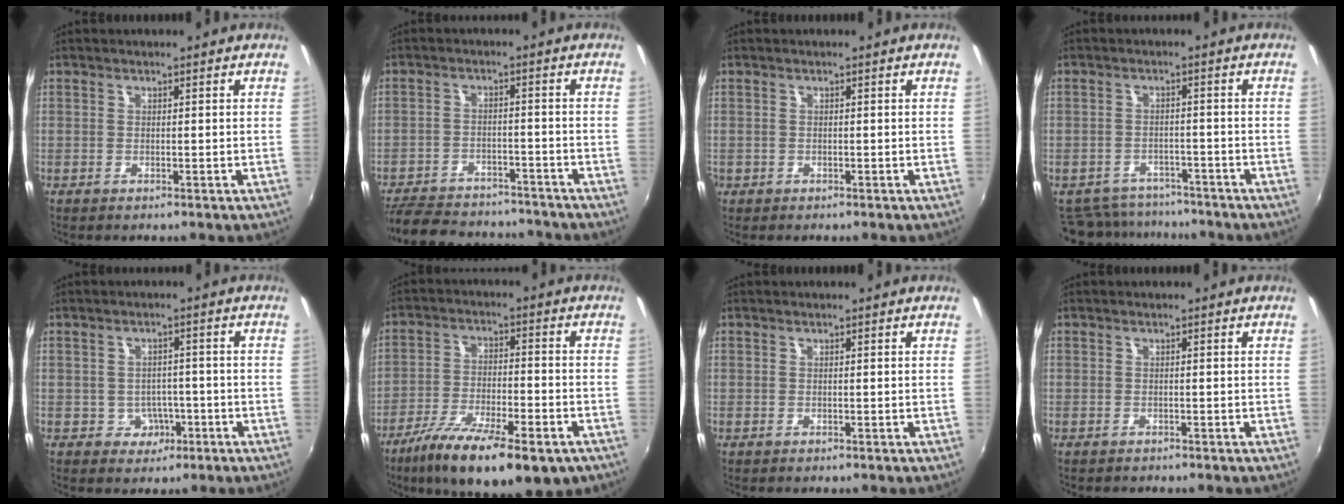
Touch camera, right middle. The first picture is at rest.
{"total": 18.5, "force": [-16.0, 6.4, 6.8], "torque": [-0.160, -0.001, -0.224]}
{"total": 0.9, "force": [-0.5, 0.8, 0.1], "torque": [-0.005, -0.002, -0.006]}
{"total": 9.7, "force": [-8.6, 4.0, 1.8], "torque": [-0.056, 0.001, -0.124]}
{"total": 4.1, "force": [-1.6, 3.6, 0.9], "torque": [-0.025, 0.008, -0.013]}
{"total": 19.5, "force": [-12.8, 6.1, 13.4], "torque": [-0.243, -0.051, -0.202]}
{"total": 0.0}
{"total": 0.8, "force": [-0.7, 0.3, 0.1], "torque": [-0.005, -0.003, -0.011]}